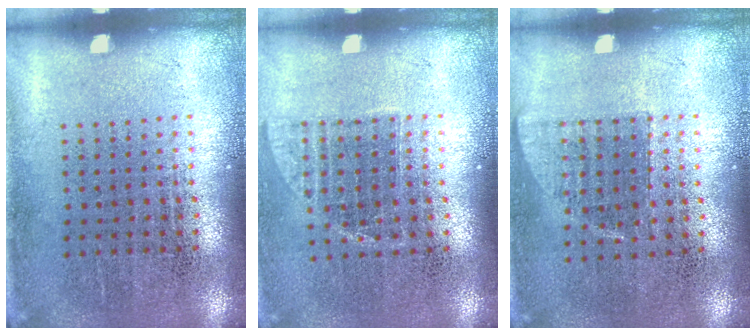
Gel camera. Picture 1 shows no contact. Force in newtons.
{"total": 0.9, "press": 0.8, "slide": 0.4}
{"total": 0.7, "press": 0.7, "slide": 0.2}